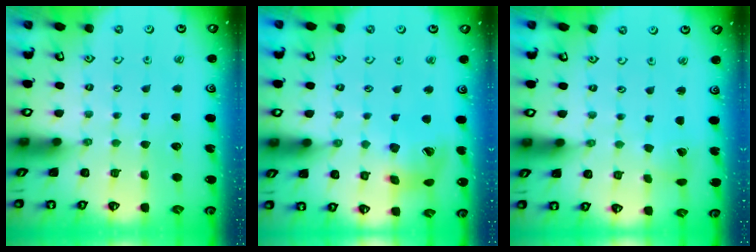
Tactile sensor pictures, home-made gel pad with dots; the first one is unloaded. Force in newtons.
{"total": 13.8, "press": 13.6, "slide": 2.2}
{"total": 2.3, "press": 2.3, "slide": 0.3}